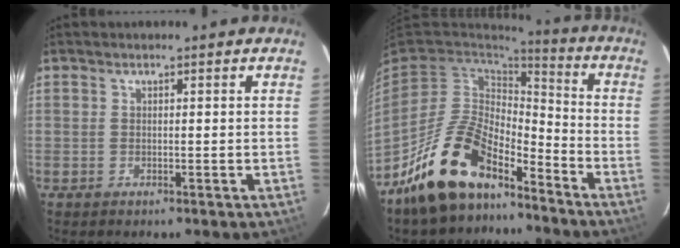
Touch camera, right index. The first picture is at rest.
{"total": 16.2, "force": [-11.9, 6.9, 8.5], "torque": [-0.179, 0.010, -0.210]}